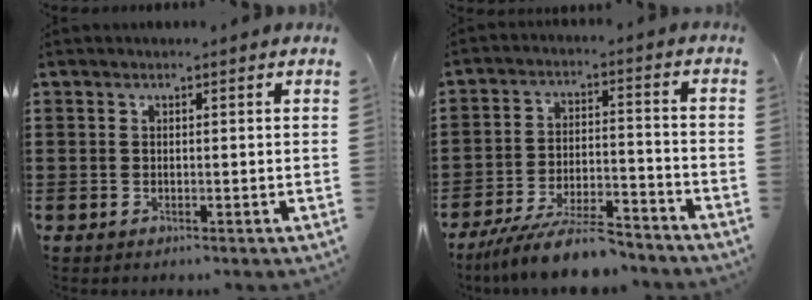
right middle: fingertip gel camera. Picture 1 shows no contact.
{"total": 9.3, "force": [-8.0, 1.7, 4.3], "torque": [-0.072, 0.018, -0.150]}